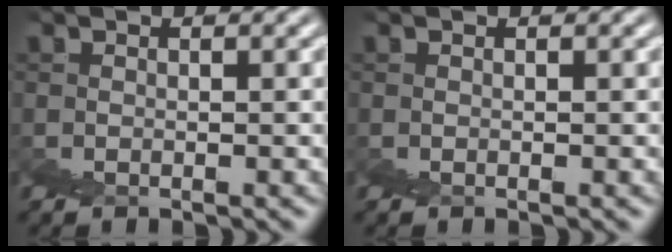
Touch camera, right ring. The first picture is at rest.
{"total": 0.0}